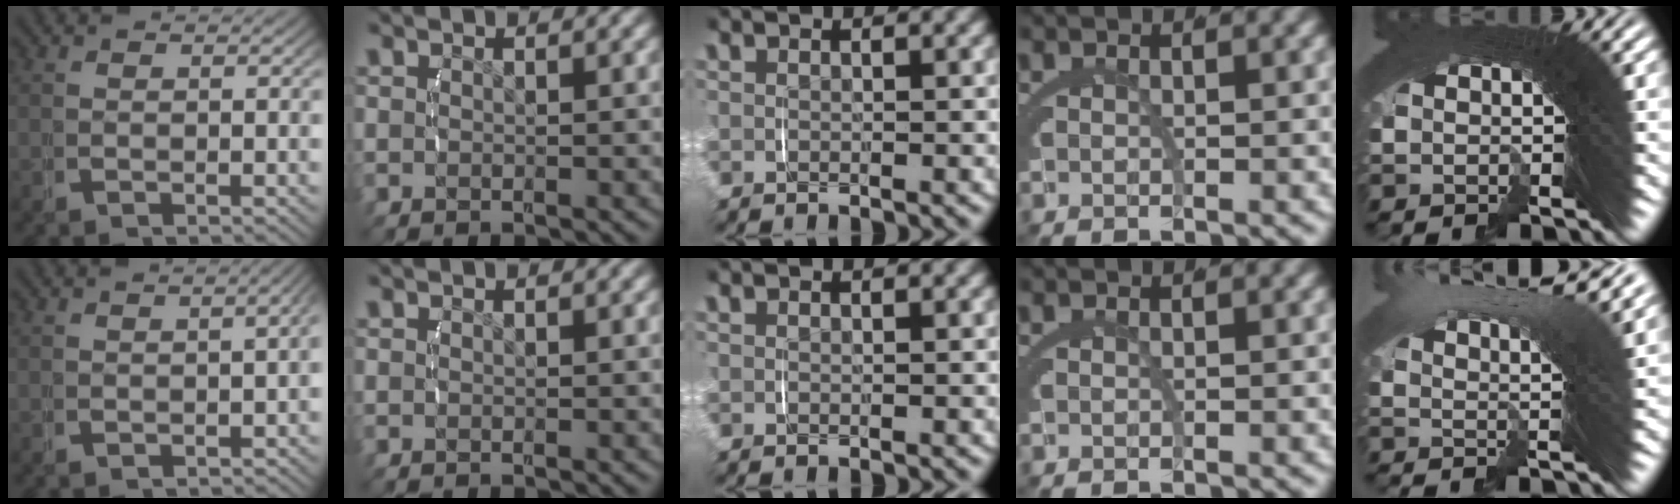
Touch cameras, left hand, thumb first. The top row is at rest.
{"thumb": {"total": 3.3, "force": [-0.5, 1.3, 3.0], "torque": [-0.034, 0.013, -0.011]}, "little": {"total": 5.9, "force": [3.9, 0.2, 4.4], "torque": [-0.047, 0.023, 0.053]}}